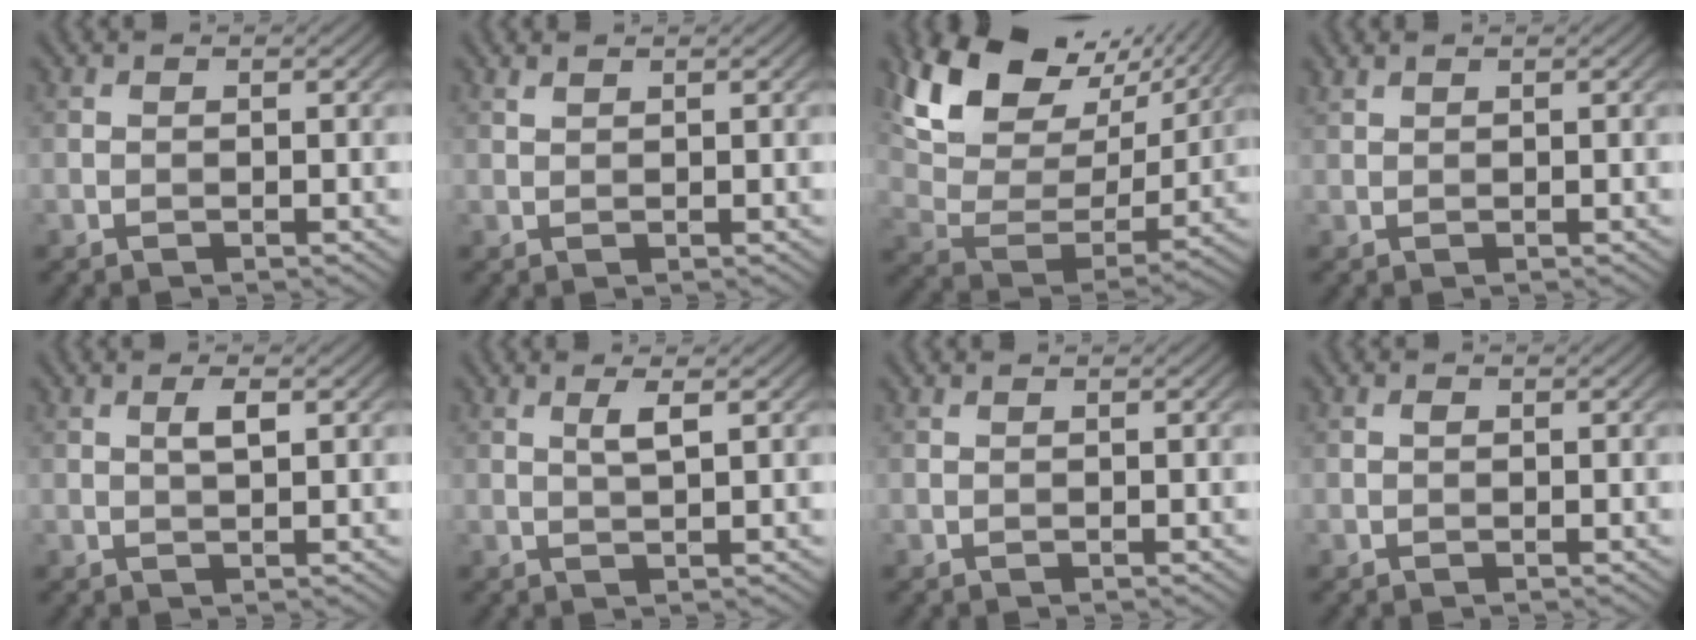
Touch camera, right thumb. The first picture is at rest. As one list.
[{"total": 0.8, "force": [0.7, 0.1, 0.4], "torque": [-0.014, 0.003, 0.017]}, {"total": 16.0, "force": [9.7, 8.9, 9.0], "torque": [-0.215, 0.016, 0.167]}, {"total": 1.0, "force": [0.9, 0.2, 0.3], "torque": [-0.011, 0.004, 0.023]}, {"total": 1.8, "force": [0.6, 0.4, 1.7], "torque": [-0.036, 0.002, 0.011]}, {"total": 2.0, "force": [0.8, 0.2, 1.9], "torque": [-0.040, 0.002, 0.015]}, {"total": 0.0}, {"total": 0.5, "force": [0.1, 0.4, 0.3], "torque": [-0.002, -0.001, 0.001]}]